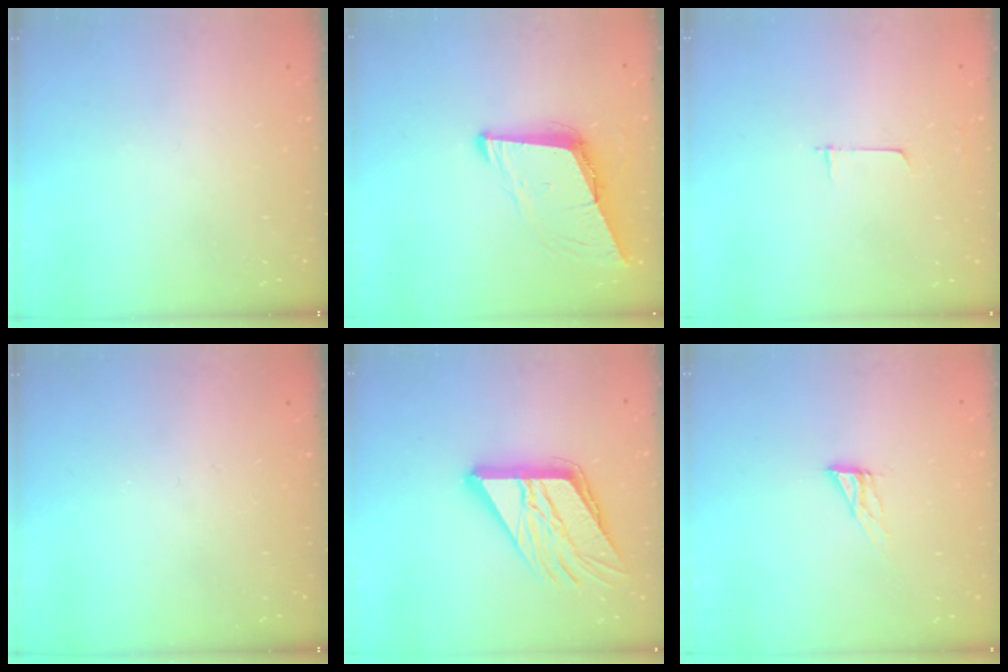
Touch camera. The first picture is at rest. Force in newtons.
{"total": 8.6, "press": 7.7, "slide": 3.8}
{"total": 4.6, "press": 4.6, "slide": 0.4}
{"total": 0.0}
{"total": 18.0, "press": 17.9, "slide": 2.5}
{"total": 6.9, "press": 6.8, "slide": 0.5}